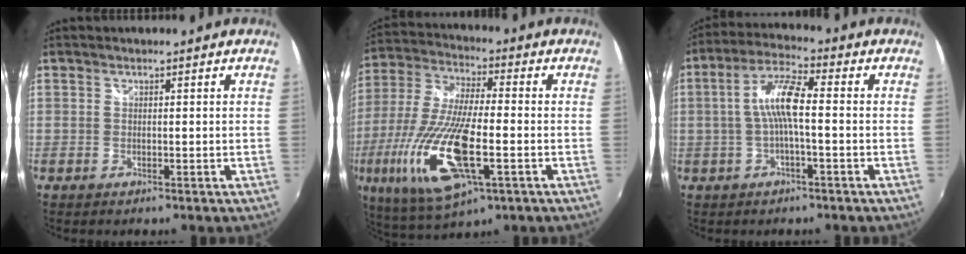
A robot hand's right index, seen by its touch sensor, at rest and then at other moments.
{"total": 20.9, "force": [-6.2, 6.6, 18.8], "torque": [-0.394, -0.036, -0.115]}
{"total": 7.7, "force": [-0.7, 1.4, 7.5], "torque": [-0.159, 0.015, -0.013]}